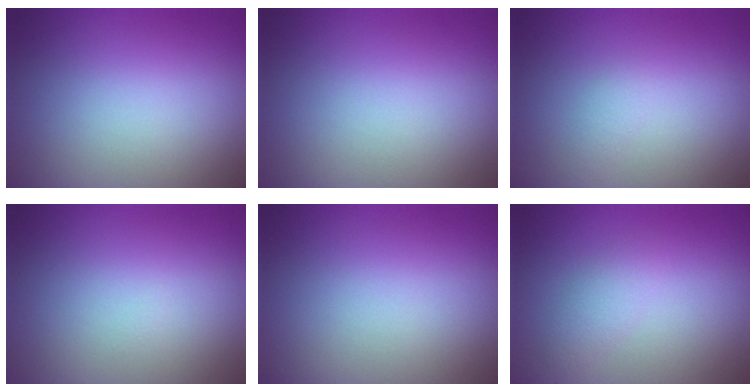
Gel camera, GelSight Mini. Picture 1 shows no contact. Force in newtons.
{"total": 0.0}
{"total": 0.8, "press": 0.8, "slide": 0.0}
{"total": 0.0}
{"total": 0.0}
{"total": 1.6, "press": 1.6, "slide": 0.1}